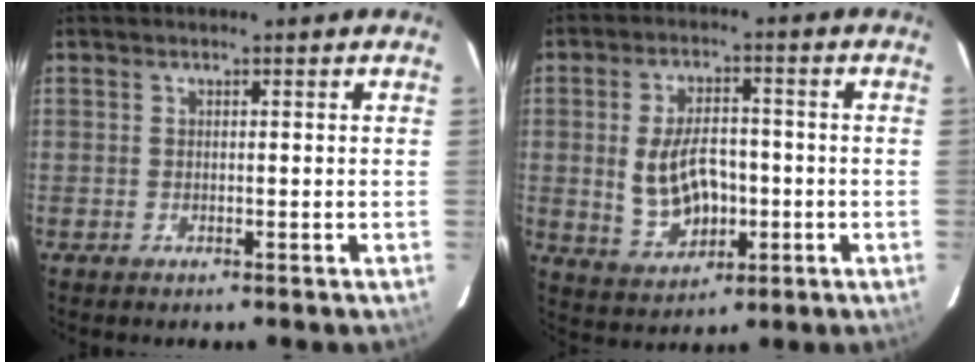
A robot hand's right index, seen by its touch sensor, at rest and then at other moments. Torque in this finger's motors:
{"motor_torque": [1.00, -0.03, 0.62, 0.09]}